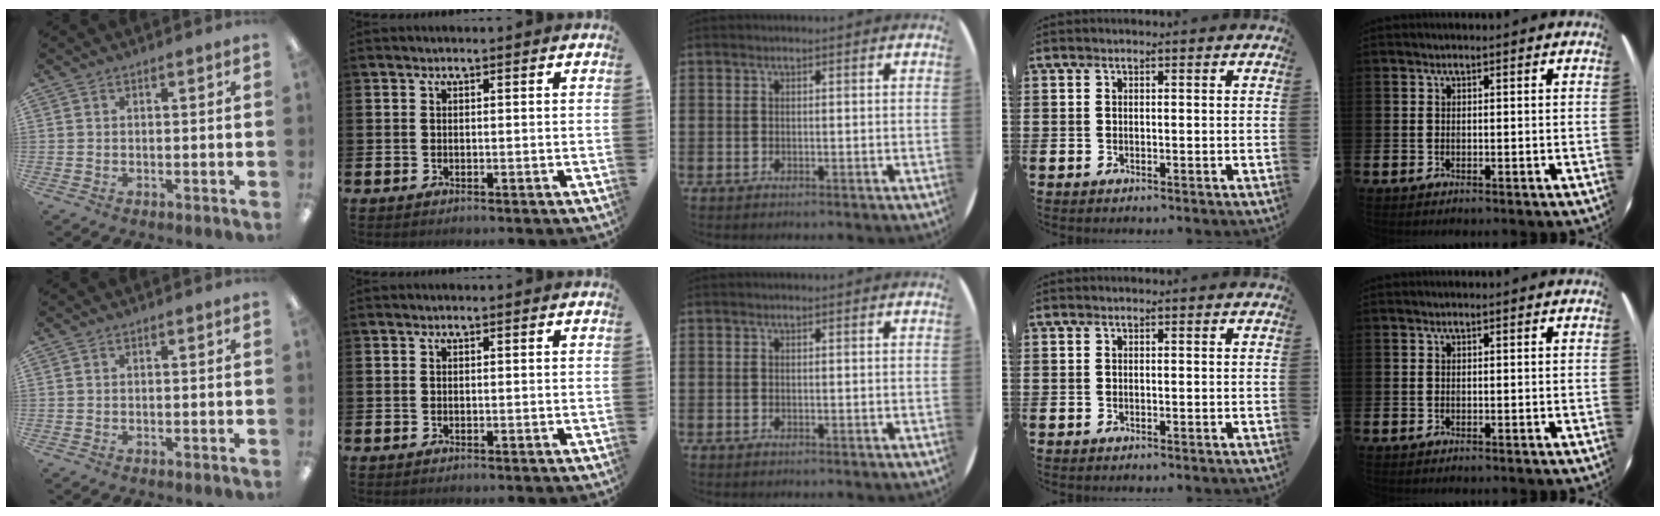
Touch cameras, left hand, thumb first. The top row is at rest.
{}